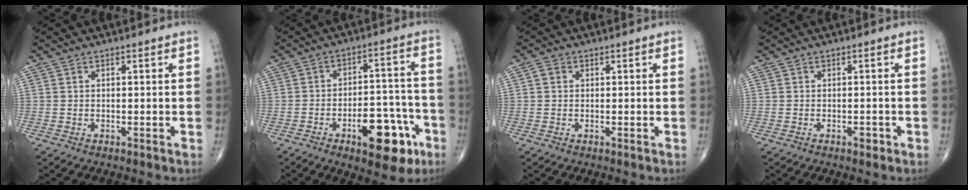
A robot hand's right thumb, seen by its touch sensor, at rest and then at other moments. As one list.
[{"total": 14.3, "force": [-6.7, 6.6, 10.8], "torque": [-0.119, 0.047, -0.088]}, {"total": 1.3, "force": [0.2, 1.1, 0.7], "torque": [-0.011, 0.004, 0.003]}, {"total": 1.2, "force": [-0.6, 0.7, 0.7], "torque": [-0.006, 0.001, -0.011]}]